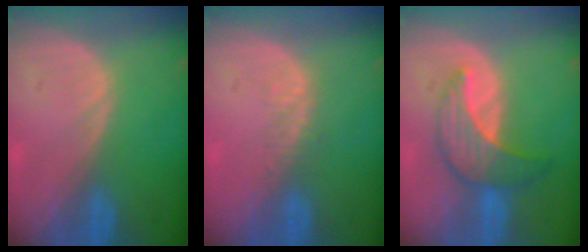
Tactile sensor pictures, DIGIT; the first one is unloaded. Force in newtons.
{"total": 2.2, "press": 1.6, "slide": 1.5}
{"total": 7.0, "press": 6.9, "slide": 1.0}